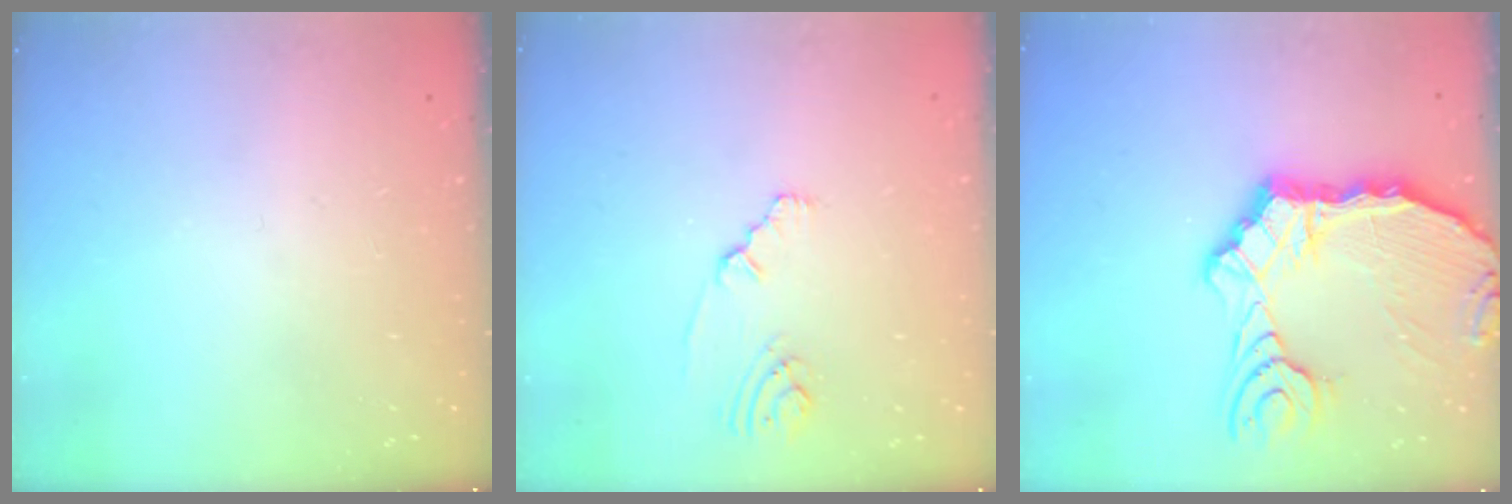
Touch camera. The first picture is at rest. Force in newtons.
{"total": 2.3, "press": 2.3, "slide": 0.4}
{"total": 16.1, "press": 15.6, "slide": 4.1}